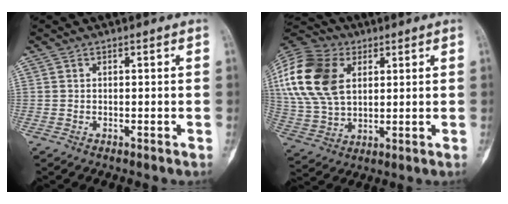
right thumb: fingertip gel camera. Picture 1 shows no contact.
{"total": 20.4, "force": [5.7, 13.9, 13.8], "torque": [-0.291, 0.005, 0.103]}